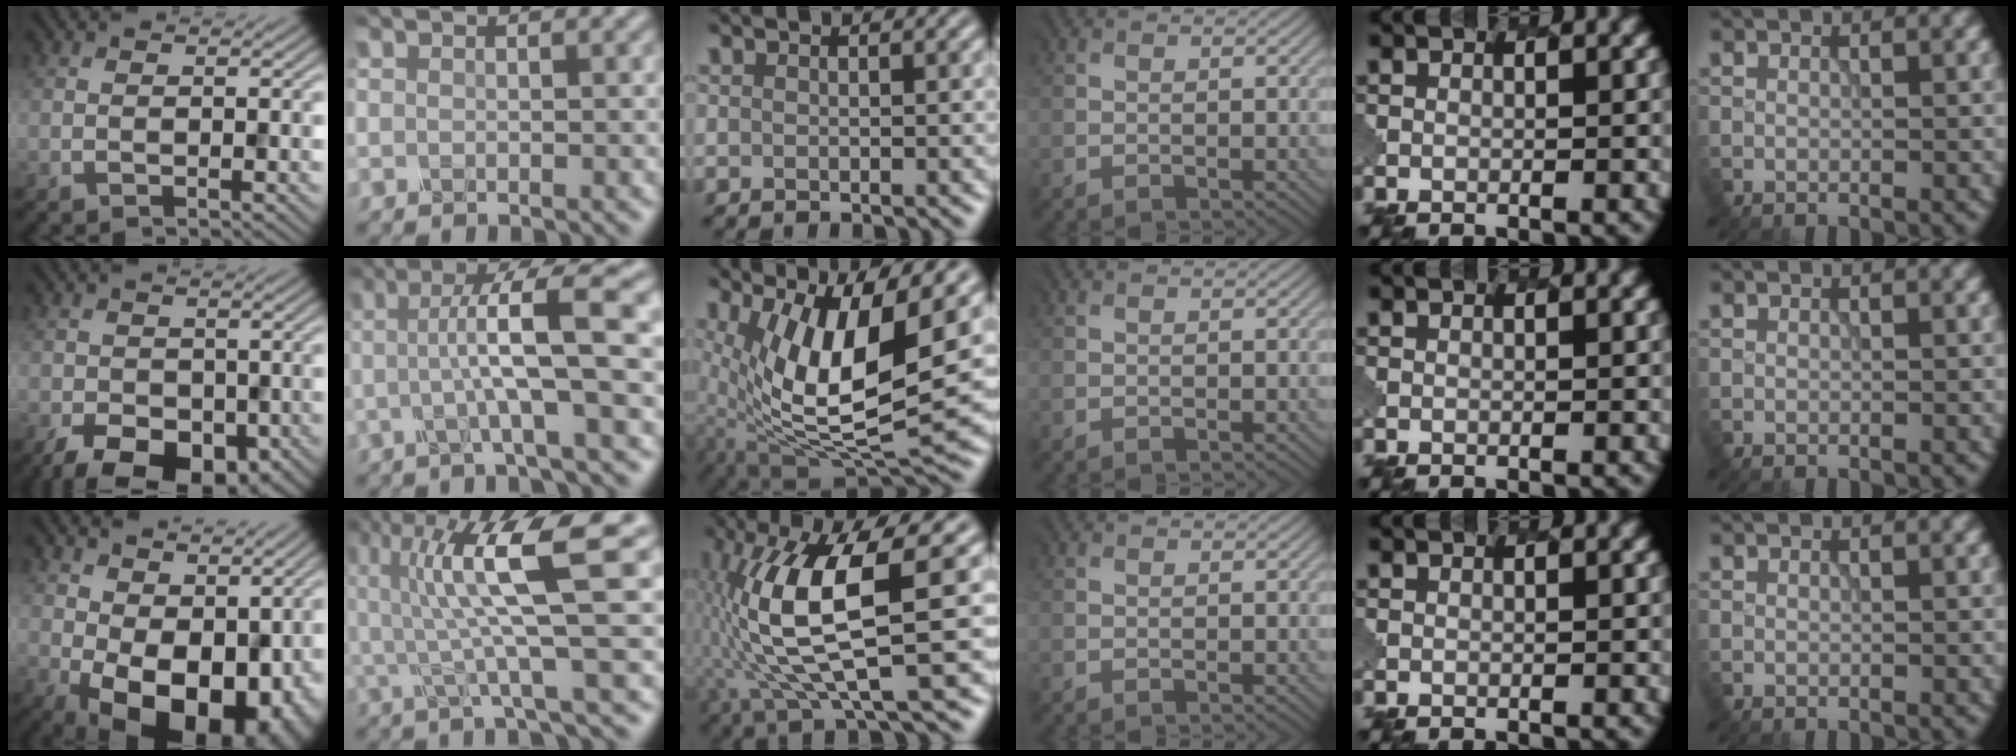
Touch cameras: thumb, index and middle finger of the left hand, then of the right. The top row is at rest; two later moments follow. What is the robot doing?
{"motion": "dispense", "object": "oil cruet"}